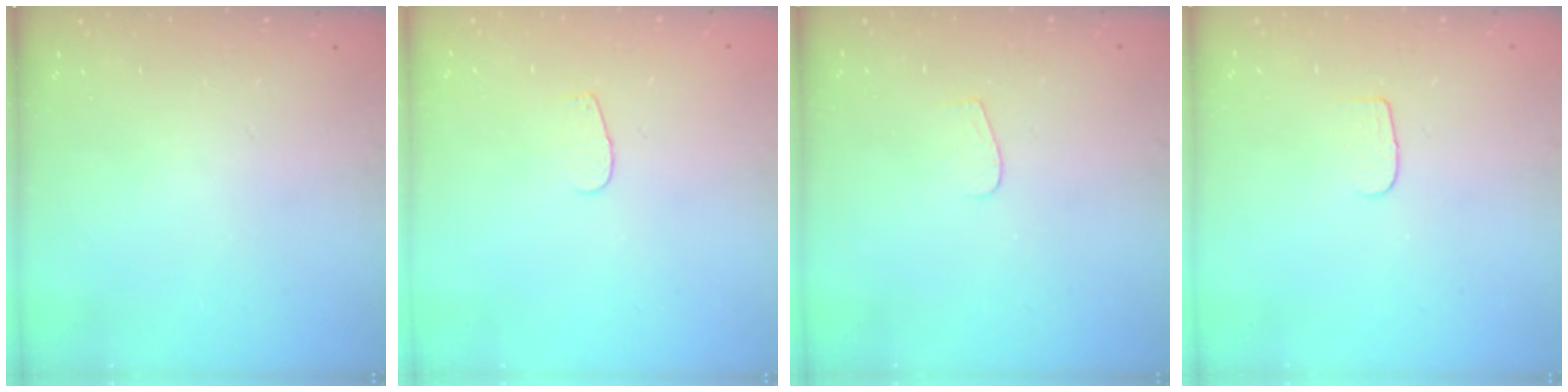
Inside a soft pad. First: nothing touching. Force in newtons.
{"total": 2.6, "press": 2.5, "slide": 0.3}
{"total": 3.7, "press": 3.7, "slide": 0.3}
{"total": 4.8, "press": 4.8, "slide": 0.5}